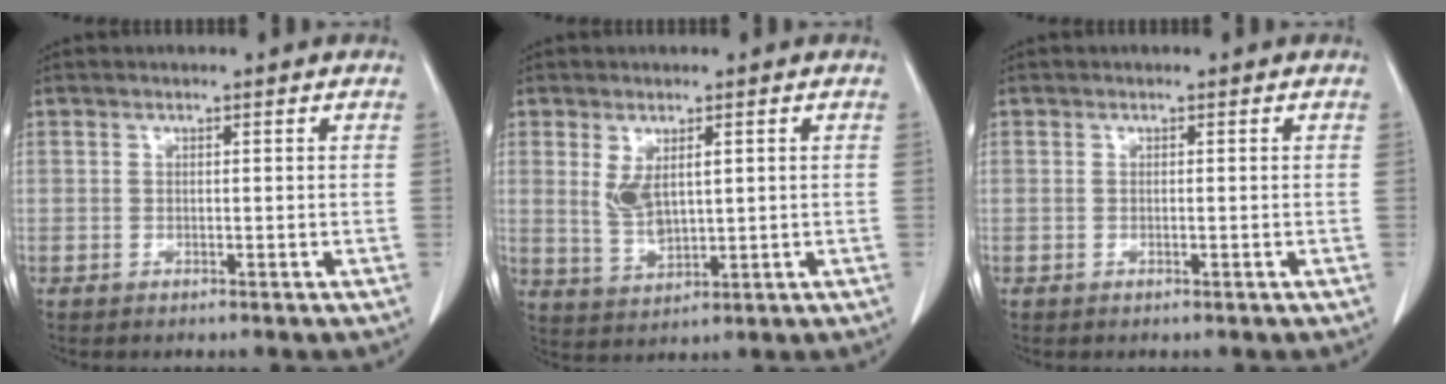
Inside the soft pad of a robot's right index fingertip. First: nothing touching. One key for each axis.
{"total": 5.0, "fx": 1.4, "fy": 2.1, "fz": 4.4, "tx": -0.088, "ty": 0.000, "tz": 0.040}
{"total": 0.0}